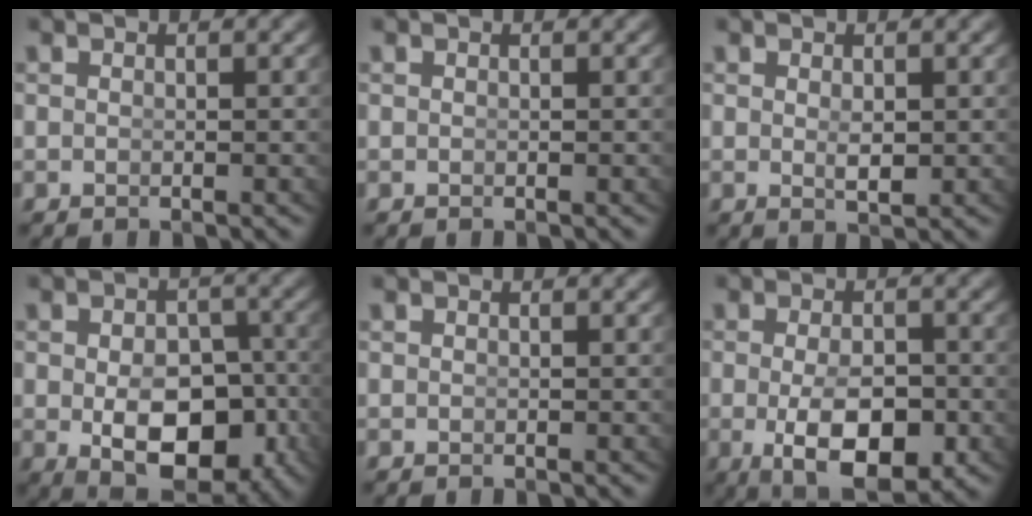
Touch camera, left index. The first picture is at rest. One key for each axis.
{"total": 0.0}
{"total": 1.3, "fx": 0.0, "fy": 0.2, "fz": 1.3, "tx": -0.023, "ty": -0.016, "tz": 0.011}
{"total": 9.6, "fx": -2.9, "fy": 6.0, "fz": 7.0, "tx": -0.113, "ty": -0.059, "tz": -0.016}
{"total": 0.0}
{"total": 8.6, "fx": -3.1, "fy": 4.5, "fz": 6.6, "tx": -0.119, "ty": -0.045, "tz": -0.024}